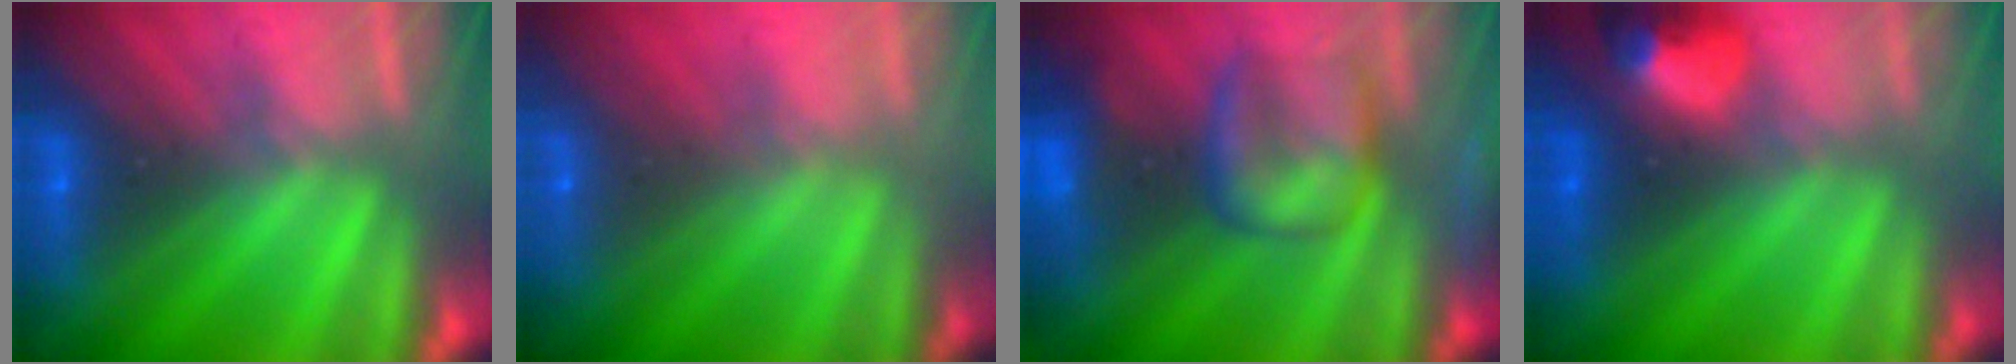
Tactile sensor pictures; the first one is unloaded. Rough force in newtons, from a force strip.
{"total": 7.3}
{"total": 7.4}
{"total": 5.5}